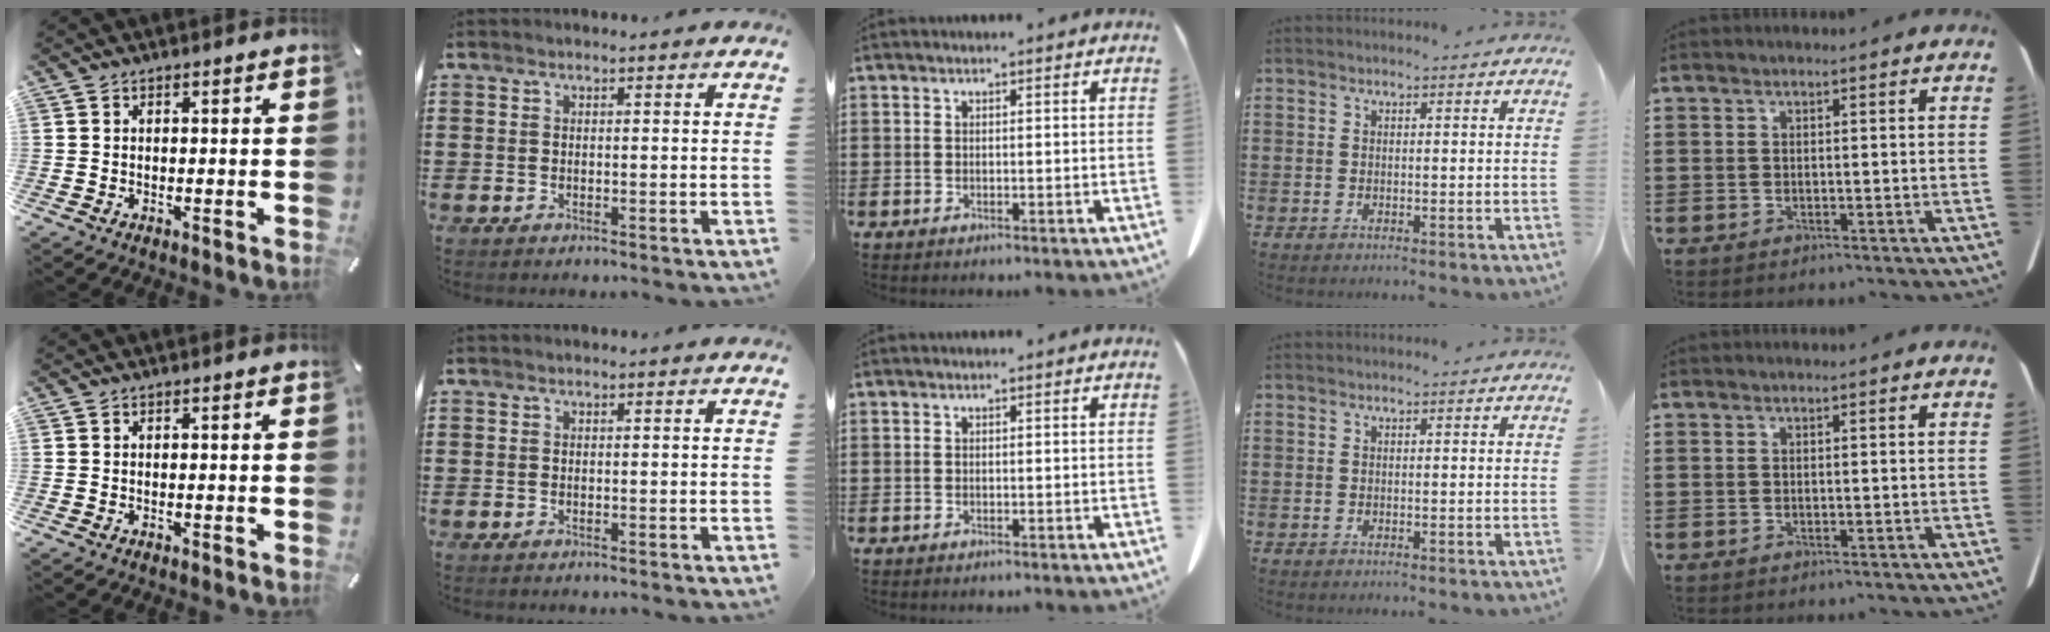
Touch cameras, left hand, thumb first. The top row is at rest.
{}